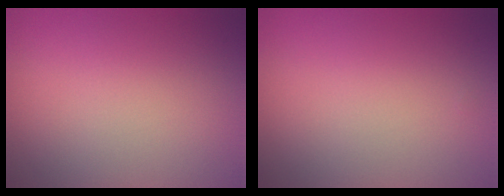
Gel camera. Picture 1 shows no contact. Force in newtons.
{"total": 0.0}